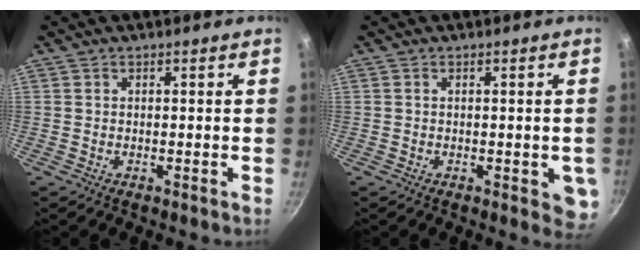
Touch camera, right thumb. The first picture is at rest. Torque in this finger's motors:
{"motor_torque": [1.14, 1.37, 0.13, -0.16, 0.14]}